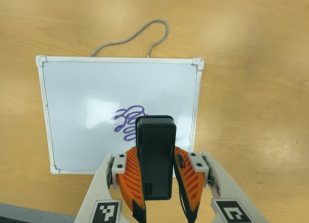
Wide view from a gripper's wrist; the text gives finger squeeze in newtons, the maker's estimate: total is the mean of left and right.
{"total": 6.9, "left": 5.7, "right": 8.1}